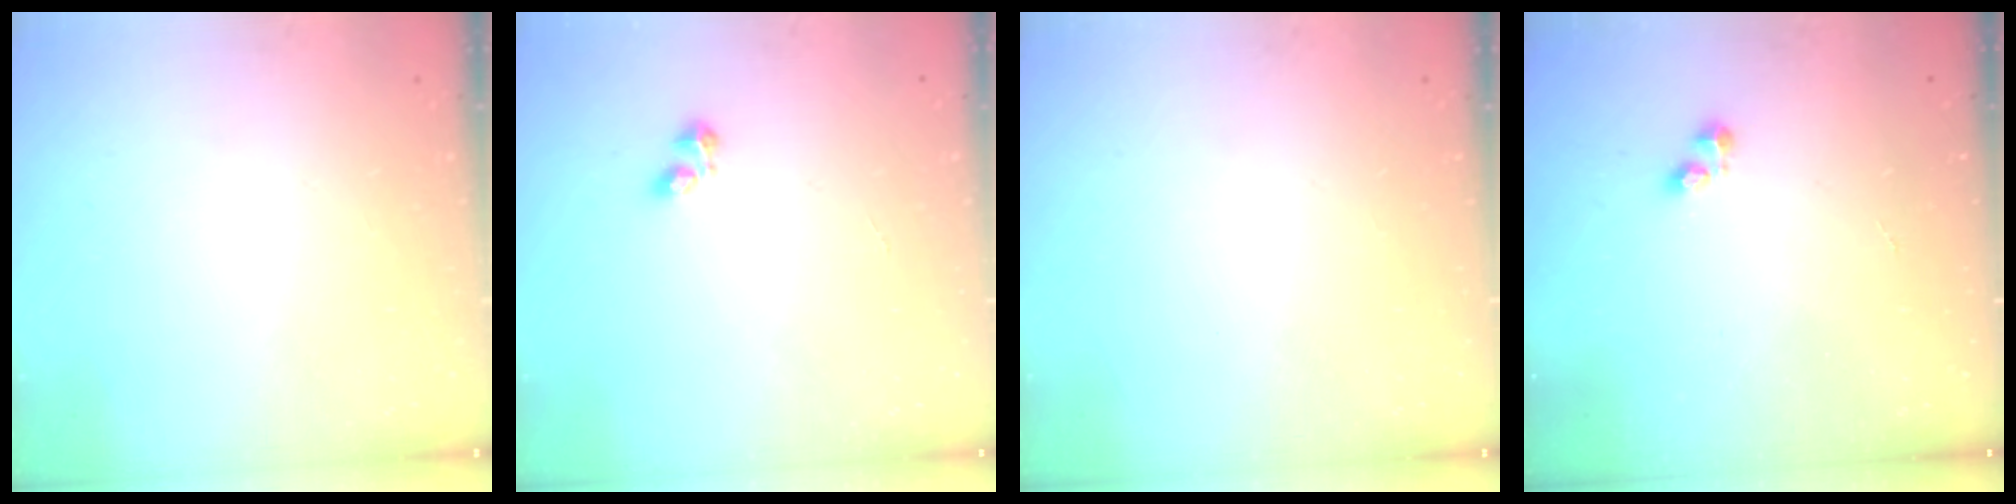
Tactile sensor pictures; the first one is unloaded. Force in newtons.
{"total": 2.2, "press": 2.1, "slide": 0.6}
{"total": 0.0}
{"total": 2.3, "press": 2.2, "slide": 0.3}